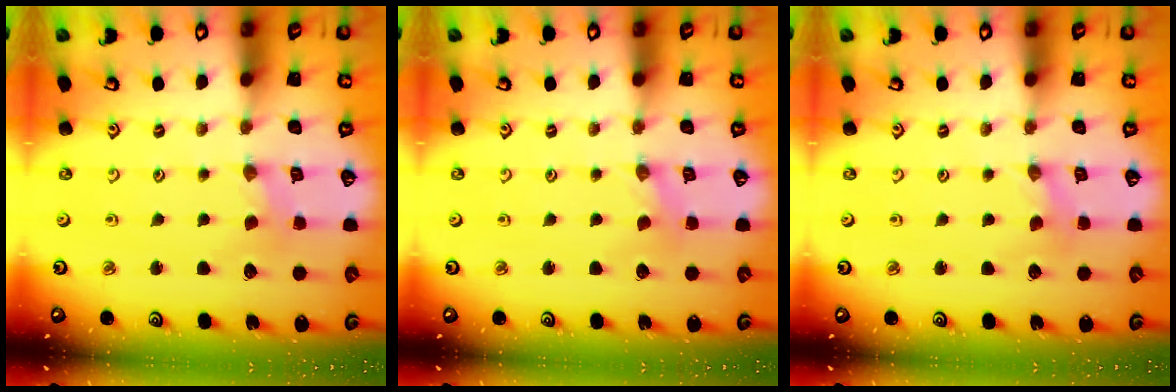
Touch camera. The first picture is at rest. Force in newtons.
{"total": 0.0}
{"total": 0.0}